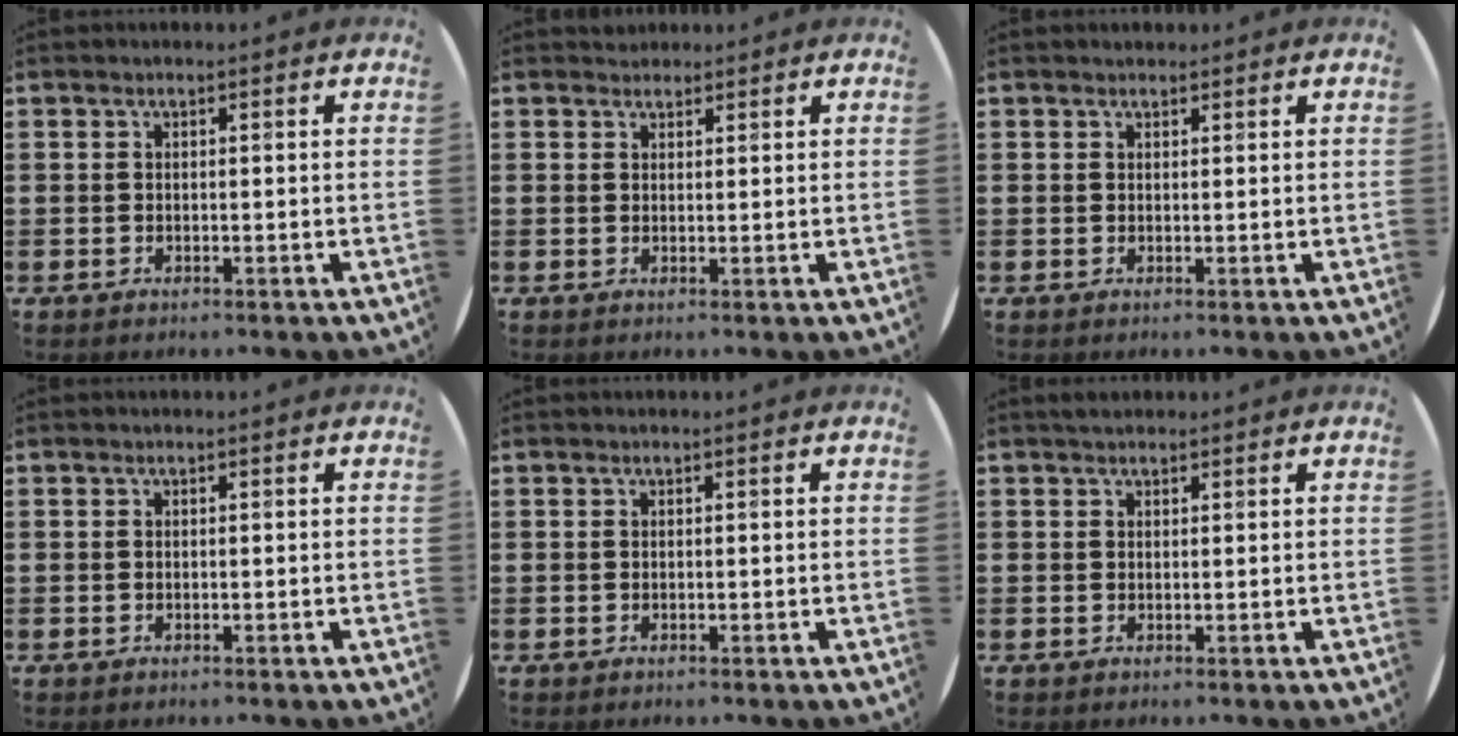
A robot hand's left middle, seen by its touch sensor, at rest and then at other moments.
{"total": 1.3, "force": [1.2, 0.4, -0.2], "torque": [0.003, 0.004, 0.024]}
{"total": 0.6, "force": [0.6, 0.2, -0.1], "torque": [0.002, 0.004, 0.011]}
{"total": 0.0}
{"total": 0.0}
{"total": 0.9, "force": [0.8, 0.3, 0.2], "torque": [-0.002, 0.004, 0.015]}